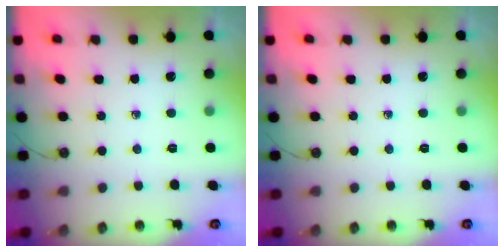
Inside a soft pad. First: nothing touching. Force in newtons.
{"total": 0.0}